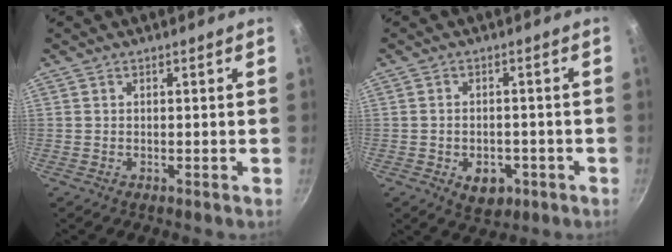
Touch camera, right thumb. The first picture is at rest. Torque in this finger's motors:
{"motor_torque": [-0.32, 0.37, -0.11, 0.08, 0.12]}